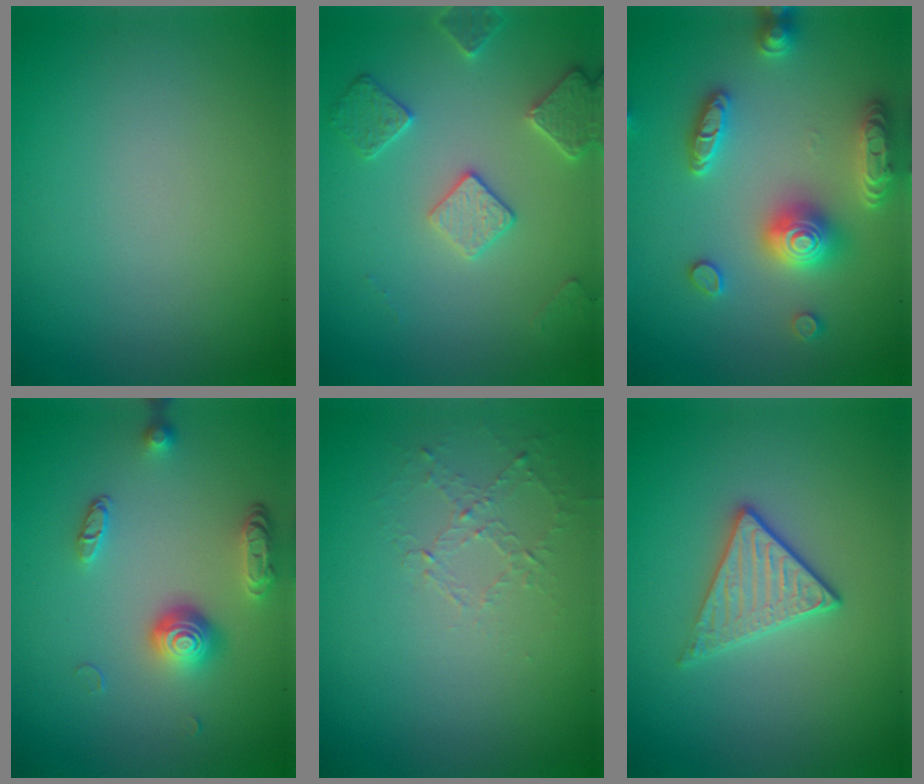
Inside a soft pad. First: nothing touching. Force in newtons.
{"total": 3.1, "press": 3.1, "slide": 0.4}
{"total": 5.4, "press": 5.3, "slide": 0.9}
{"total": 3.8, "press": 2.8, "slide": 2.5}
{"total": 1.0, "press": 0.4, "slide": 0.9}
{"total": 3.0, "press": 2.7, "slide": 1.2}